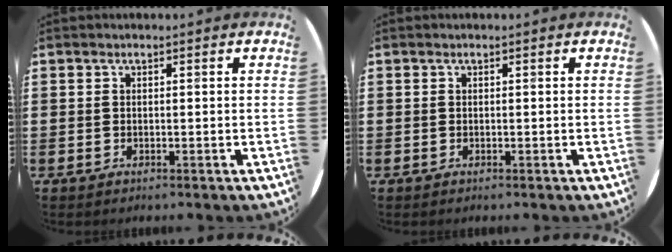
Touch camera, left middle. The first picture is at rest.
{"total": 0.0}